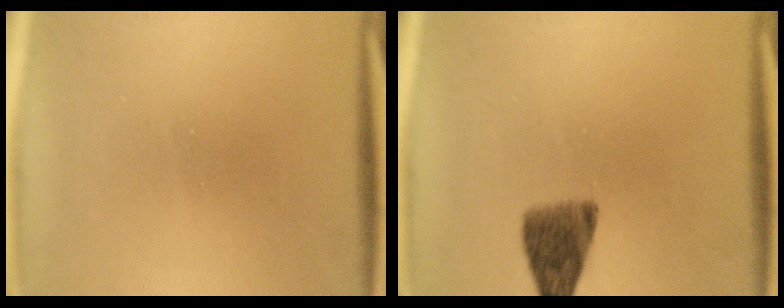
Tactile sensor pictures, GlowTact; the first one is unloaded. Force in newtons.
{"total": 5.4}